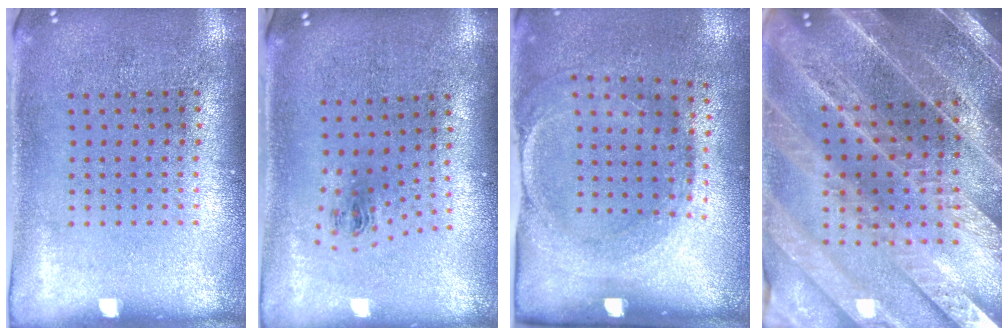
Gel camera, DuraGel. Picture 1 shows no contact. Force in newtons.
{"total": 1.0, "press": 0.4, "slide": 0.9}
{"total": 1.7, "press": 1.2, "slide": 1.1}
{"total": 3.9, "press": 3.6, "slide": 1.5}